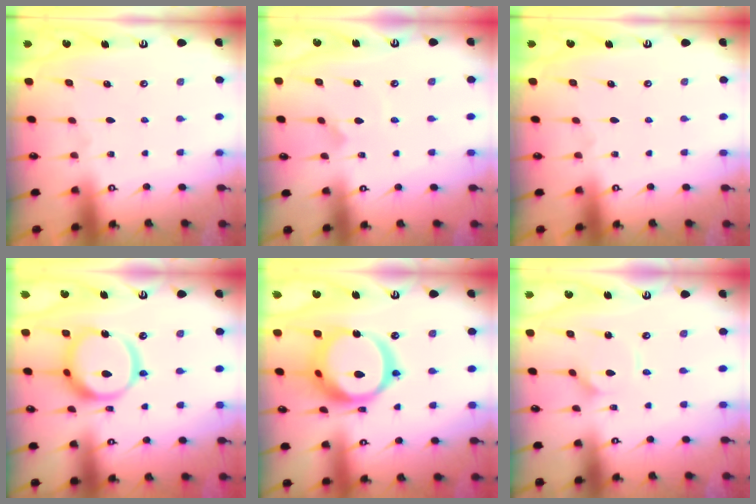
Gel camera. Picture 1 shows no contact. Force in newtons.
{"total": 1.7, "press": 1.7, "slide": 0.2}
{"total": 0.0}
{"total": 16.4, "press": 16.3, "slide": 1.7}
{"total": 20.7, "press": 20.6, "slide": 2.2}
{"total": 2.3, "press": 2.3, "slide": 0.1}